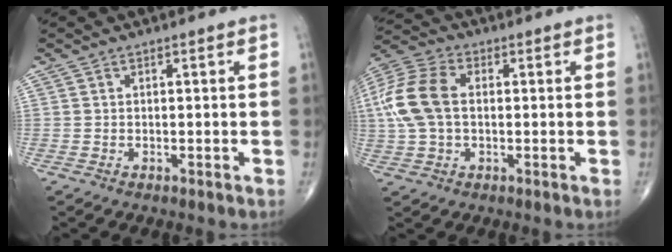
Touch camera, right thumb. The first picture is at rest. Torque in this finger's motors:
{"motor_torque": [-0.04, 0.56, 0.22, -0.18, 0.14]}